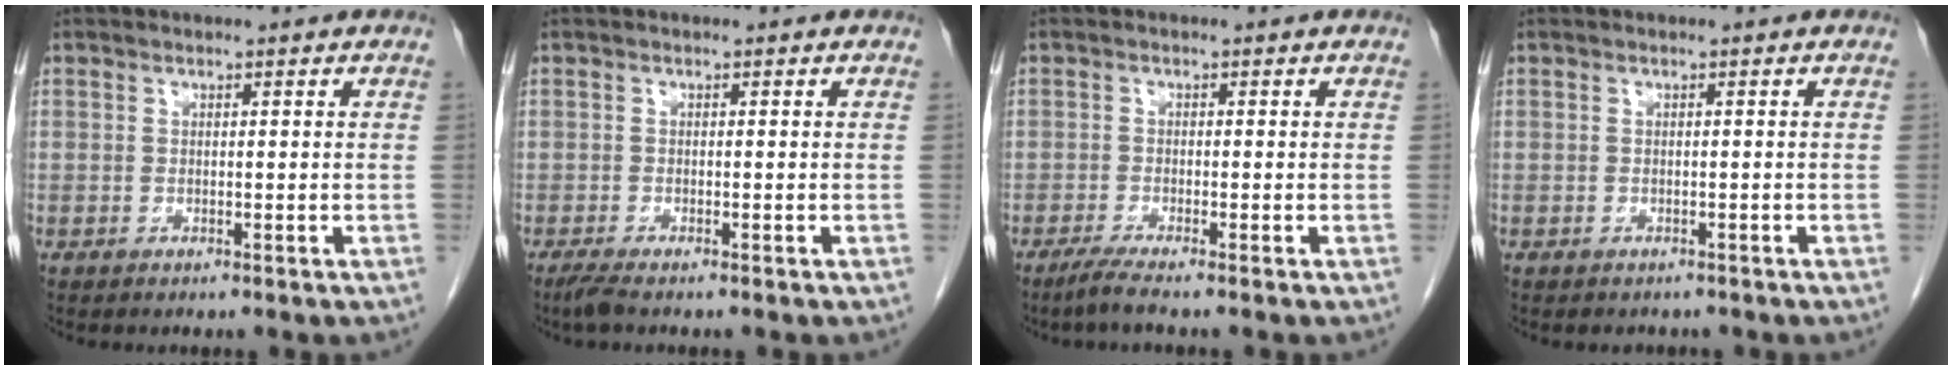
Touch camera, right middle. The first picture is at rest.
{"total": 1.6, "force": [-1.3, 0.0, 1.0], "torque": [-0.030, -0.008, -0.028]}
{"total": 2.5, "force": [-1.9, -0.5, 1.5], "torque": [-0.039, -0.008, -0.043]}
{"total": 1.6, "force": [-1.3, 0.8, 0.3], "torque": [-0.008, -0.001, -0.015]}